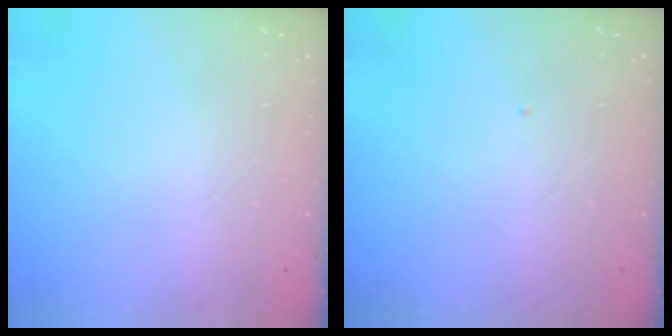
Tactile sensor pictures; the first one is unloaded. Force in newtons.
{"total": 0.0}